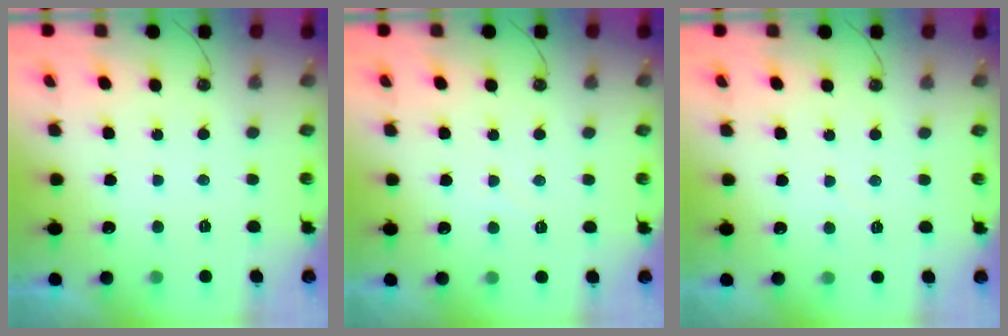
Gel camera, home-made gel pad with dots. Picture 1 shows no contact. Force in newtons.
{"total": 4.7, "press": 4.6, "slide": 0.6}
{"total": 2.8, "press": 2.8, "slide": 0.4}